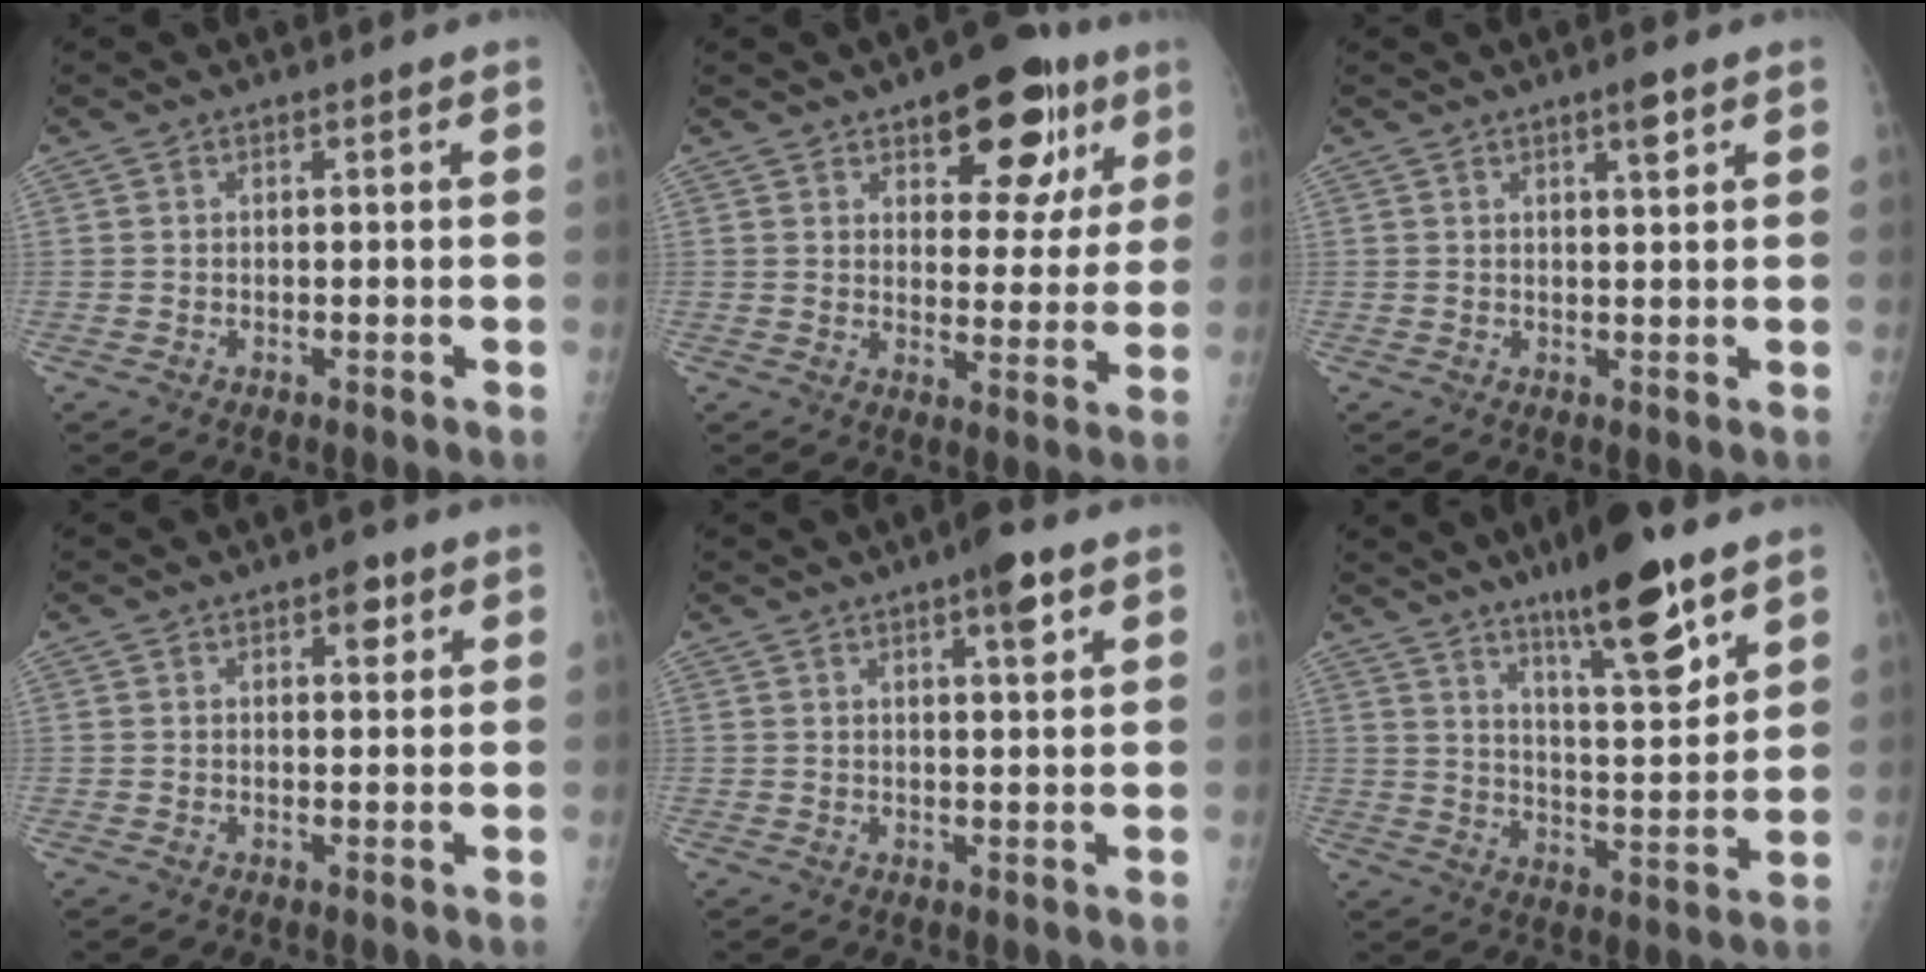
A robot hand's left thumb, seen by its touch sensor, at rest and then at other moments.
{"total": 14.5, "force": [7.8, 7.2, 9.9], "torque": [-0.077, -0.024, 0.104]}
{"total": 2.6, "force": [1.5, 0.5, 2.1], "torque": [-0.029, -0.008, 0.023]}
{"total": 2.8, "force": [1.4, 1.5, 1.9], "torque": [-0.011, -0.003, 0.016]}
{"total": 4.6, "force": [2.5, 1.0, 3.7], "torque": [-0.049, -0.009, 0.032]}
{"total": 14.1, "force": [9.1, 2.8, 10.4], "torque": [-0.148, -0.057, 0.150]}